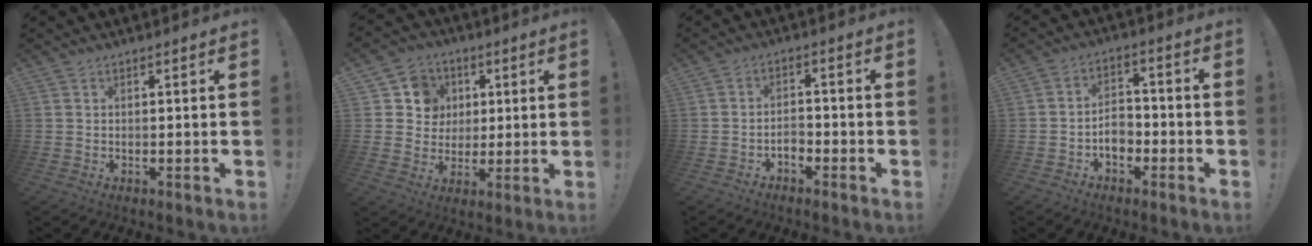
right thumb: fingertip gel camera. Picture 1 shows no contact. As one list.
[{"total": 9.3, "force": [2.2, 8.8, 2.0], "torque": [-0.024, -0.009, 0.049]}, {"total": 3.4, "force": [-2.1, 1.8, 2.0], "torque": [-0.032, 0.002, -0.037]}, {"total": 6.8, "force": [-2.5, 4.9, 4.1], "torque": [-0.061, 0.009, -0.043]}]